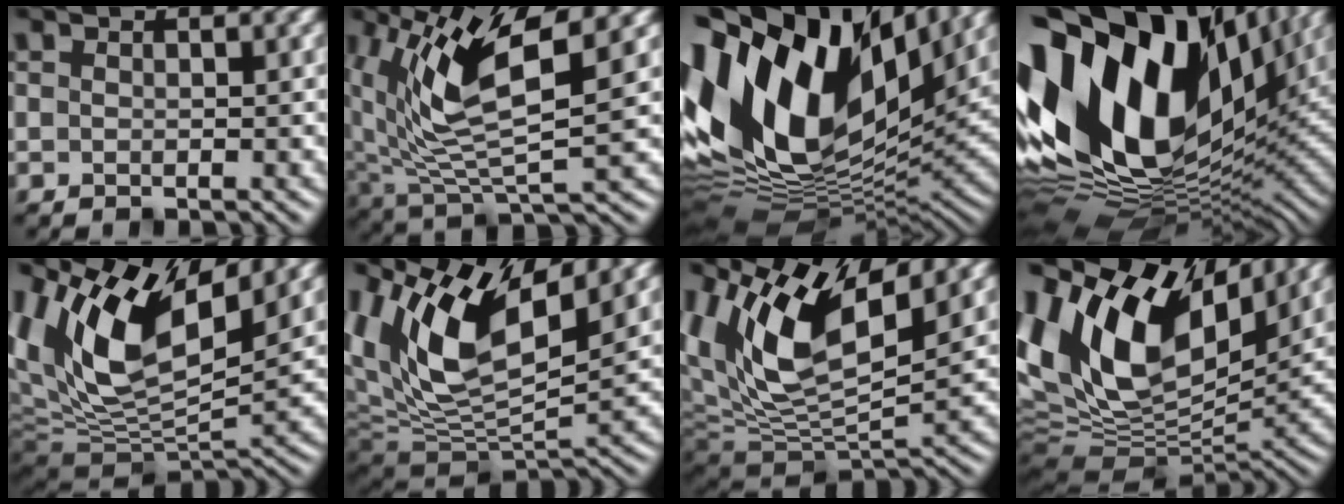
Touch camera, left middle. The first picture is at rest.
{"total": 9.4, "force": [3.7, 3.3, 8.0], "torque": [-0.165, -0.001, 0.070]}
{"total": 19.3, "force": [6.5, 10.7, 14.7], "torque": [-0.324, 0.026, 0.100]}
{"total": 20.4, "force": [5.2, 11.7, 15.8], "torque": [-0.329, 0.010, 0.084]}
{"total": 13.6, "force": [5.5, 6.5, 10.6], "torque": [-0.200, 0.022, 0.097]}
{"total": 12.1, "force": [5.3, 5.5, 9.4], "torque": [-0.180, 0.013, 0.095]}
{"total": 12.0, "force": [5.3, 5.3, 9.4], "torque": [-0.180, 0.012, 0.094]}
{"total": 16.6, "force": [6.2, 9.5, 12.1], "torque": [-0.240, 0.039, 0.097]}